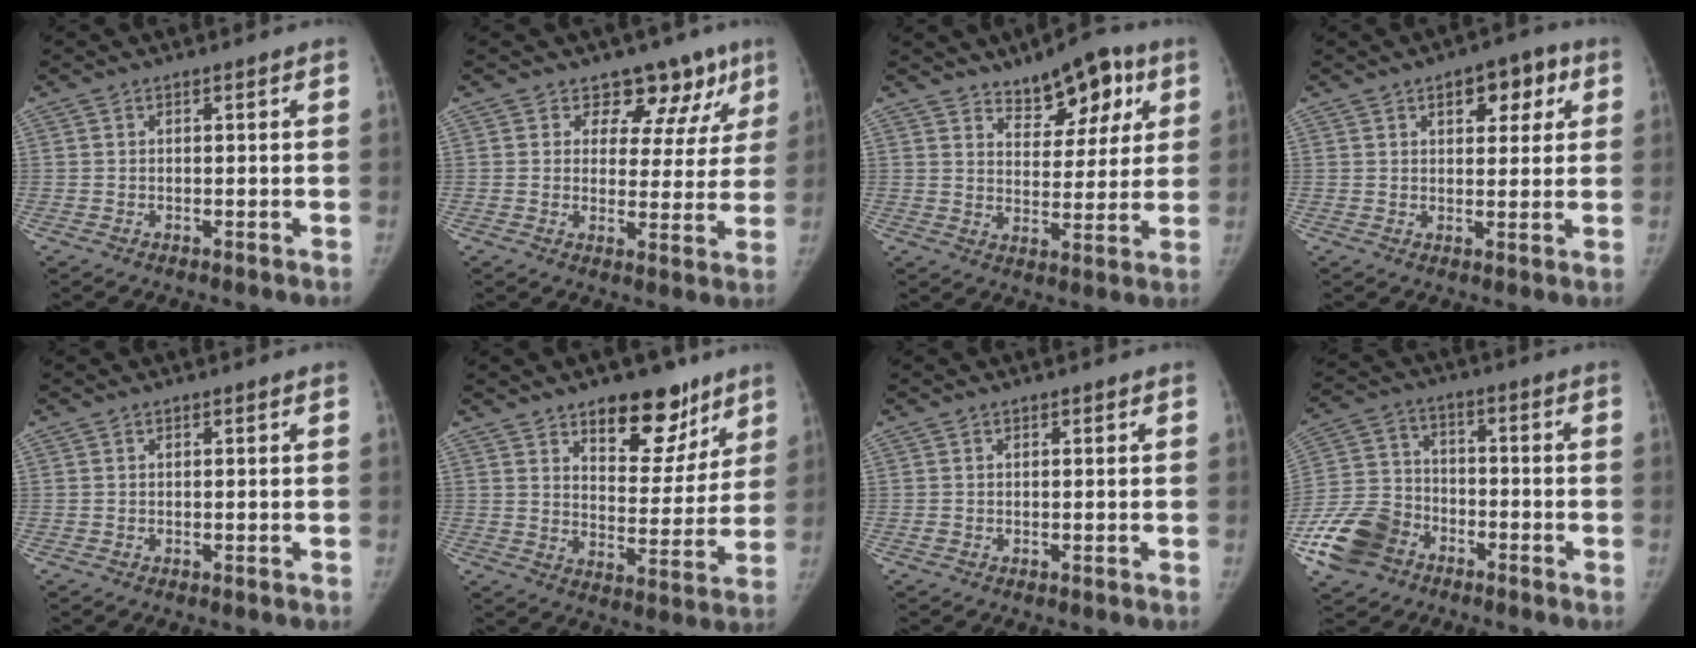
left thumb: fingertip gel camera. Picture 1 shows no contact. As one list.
[{"total": 10.2, "force": [7.1, 6.7, 2.7], "torque": [0.024, -0.030, 0.071]}, {"total": 11.2, "force": [6.6, 5.7, 7.0], "torque": [-0.060, -0.026, 0.101]}, {"total": 8.0, "force": [3.5, 4.4, 5.7], "torque": [-0.039, -0.004, 0.041]}, {"total": 0.0}, {"total": 14.5, "force": [9.6, 7.4, 7.9], "torque": [-0.047, -0.058, 0.144]}, {"total": 0.5, "force": [0.0, 0.5, 0.3], "torque": [0.000, 0.001, 0.000]}, {"total": 13.5, "force": [-7.4, 9.7, 5.7], "torque": [-0.108, 0.035, -0.144]}]